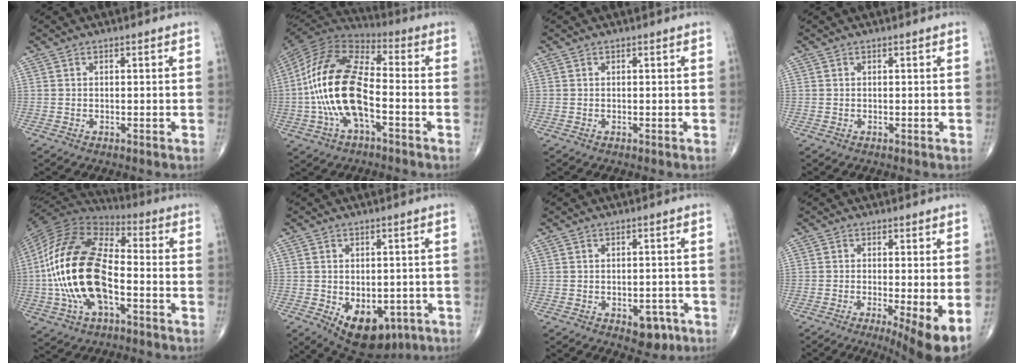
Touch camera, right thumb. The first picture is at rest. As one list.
[{"total": 18.9, "force": [-3.3, 8.8, 16.4], "torque": [-0.331, 0.035, -0.067]}, {"total": 0.0}, {"total": 0.0}, {"total": 22.5, "force": [-3.6, 11.5, 19.1], "torque": [-0.388, 0.022, -0.070]}, {"total": 12.4, "force": [-5.0, 7.5, 8.4], "torque": [-0.100, 0.001, -0.056]}, {"total": 4.7, "force": [-2.2, 2.8, 3.1], "torque": [-0.017, 0.011, -0.024]}, {"total": 8.5, "force": [-2.6, 1.4, 7.9], "torque": [-0.120, -0.022, -0.042]}]